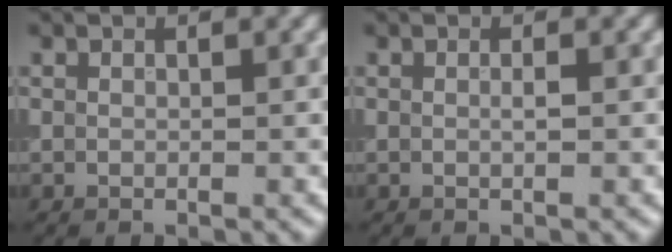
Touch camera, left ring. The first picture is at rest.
{"total": 0.6, "force": [0.0, 0.1, 0.6], "torque": [-0.012, 0.001, 0.000]}